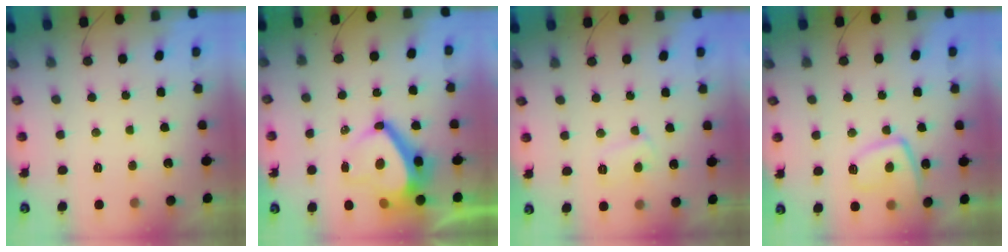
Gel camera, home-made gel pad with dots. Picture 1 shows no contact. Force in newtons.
{"total": 10.9, "press": 10.7, "slide": 1.7}
{"total": 5.8, "press": 5.8, "slide": 0.6}
{"total": 9.9, "press": 9.8, "slide": 1.2}